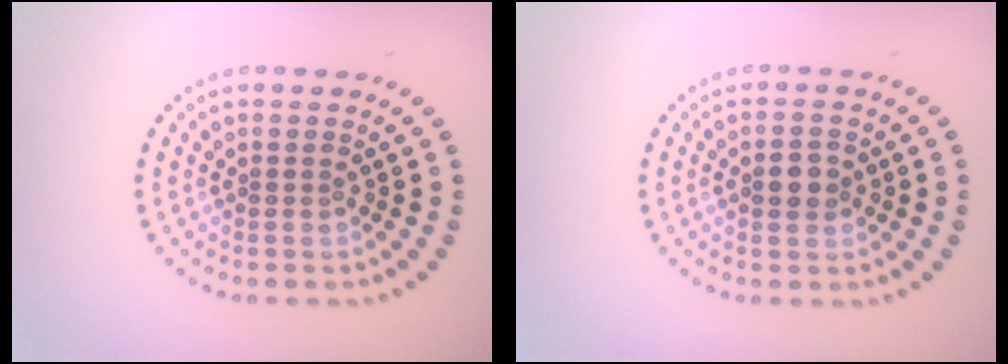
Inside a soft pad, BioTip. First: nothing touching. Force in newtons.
{"total": 2.9, "press": 2.9, "slide": 0.0}